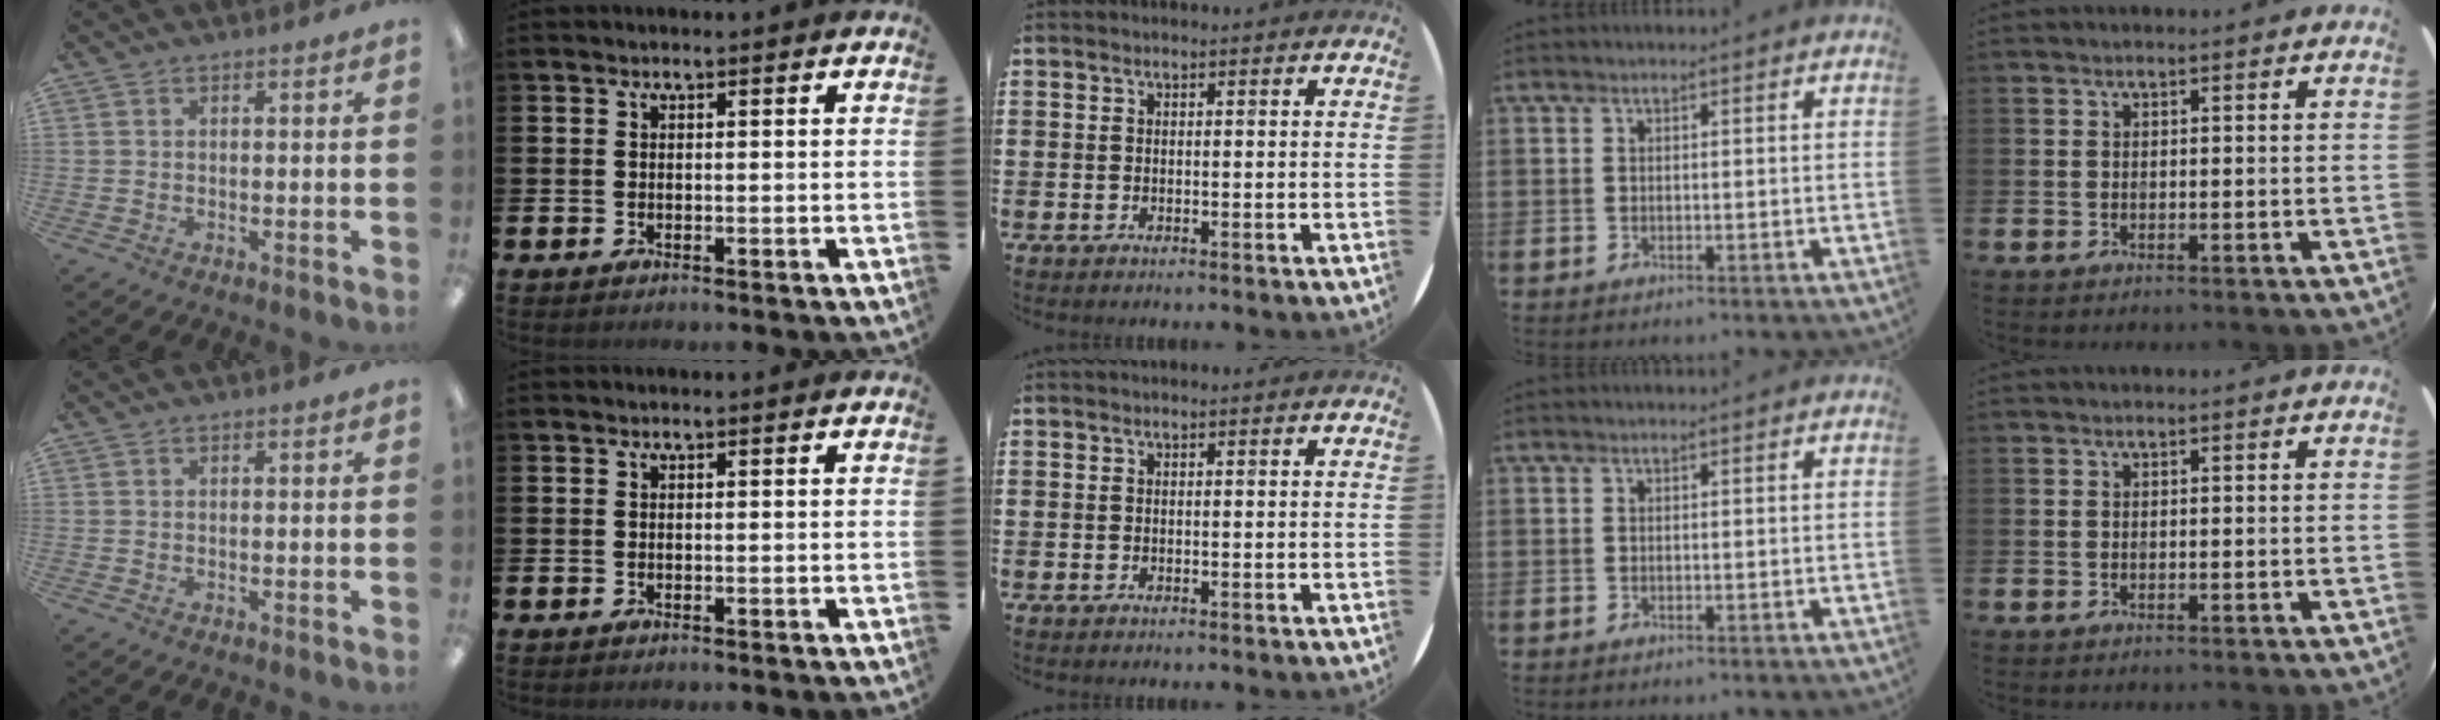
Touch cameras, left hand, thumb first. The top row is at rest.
{}